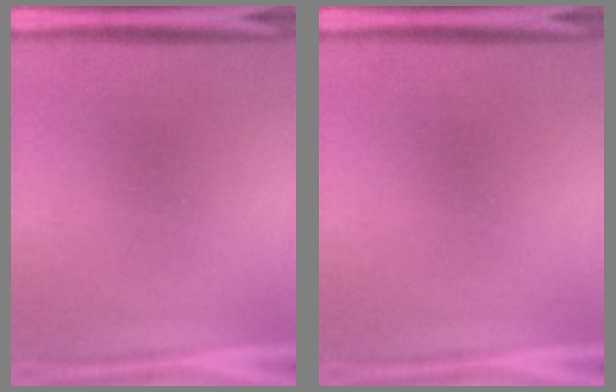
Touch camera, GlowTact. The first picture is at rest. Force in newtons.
{"total": 0.0}